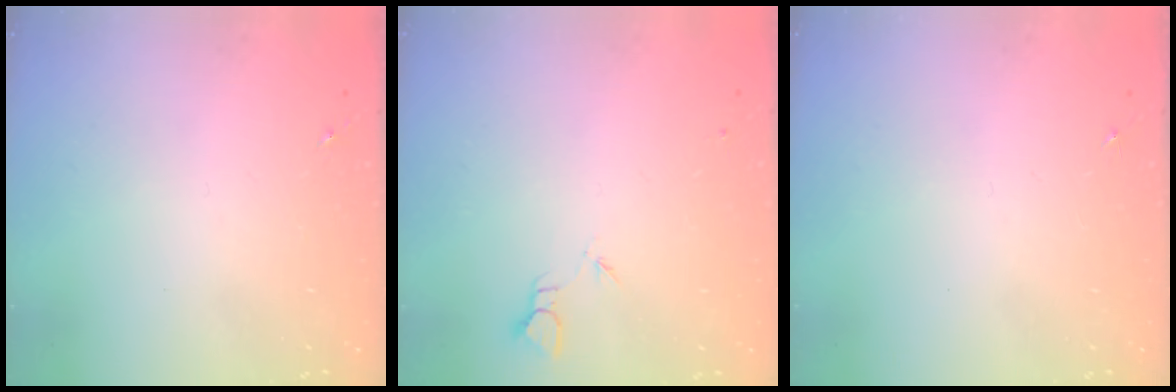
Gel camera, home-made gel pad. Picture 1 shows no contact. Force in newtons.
{"total": 2.0, "press": 2.0, "slide": 0.1}
{"total": 0.0}